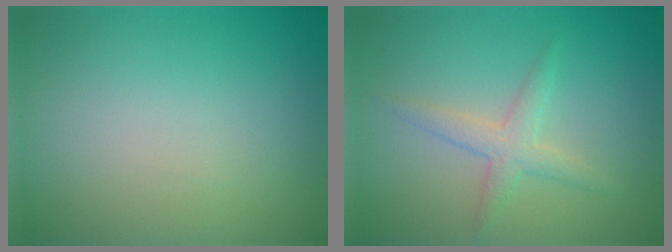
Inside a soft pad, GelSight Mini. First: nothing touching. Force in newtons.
{"total": 2.2, "press": 2.2, "slide": 0.0}